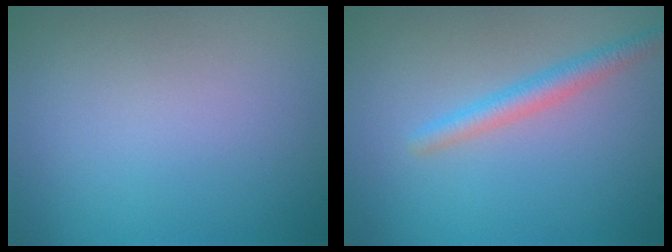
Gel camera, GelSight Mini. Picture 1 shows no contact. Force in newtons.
{"total": 2.4, "press": 2.4, "slide": 0.1}